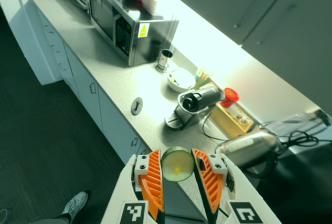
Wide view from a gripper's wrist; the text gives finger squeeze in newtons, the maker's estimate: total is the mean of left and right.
{"total": 11.1, "left": 11.5, "right": 10.8}